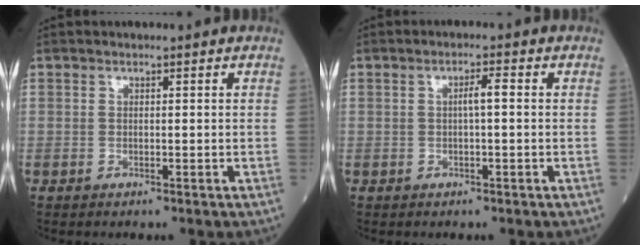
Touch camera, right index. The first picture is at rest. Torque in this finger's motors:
{"motor_torque": [0.62, -0.27, 0.33, 0.10]}